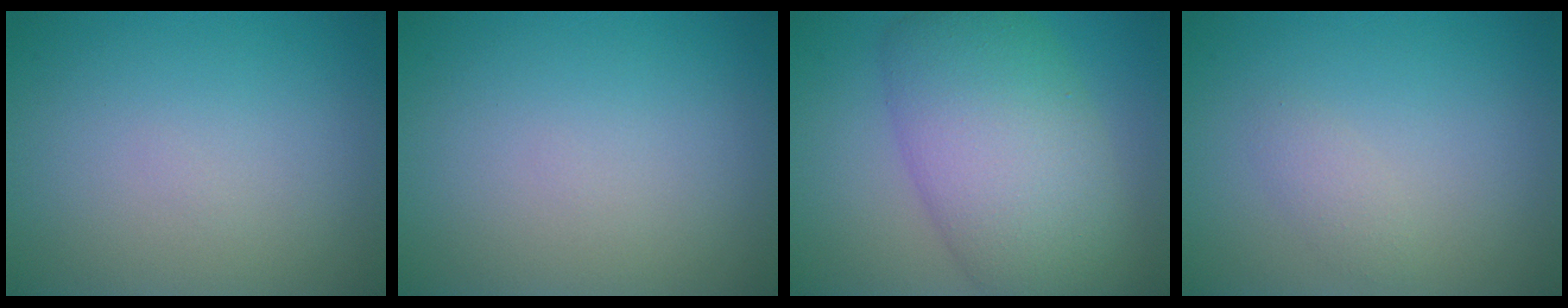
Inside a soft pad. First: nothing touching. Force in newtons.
{"total": 0.0}
{"total": 9.9, "press": 9.9, "slide": 0.7}
{"total": 1.1, "press": 1.1, "slide": 0.0}